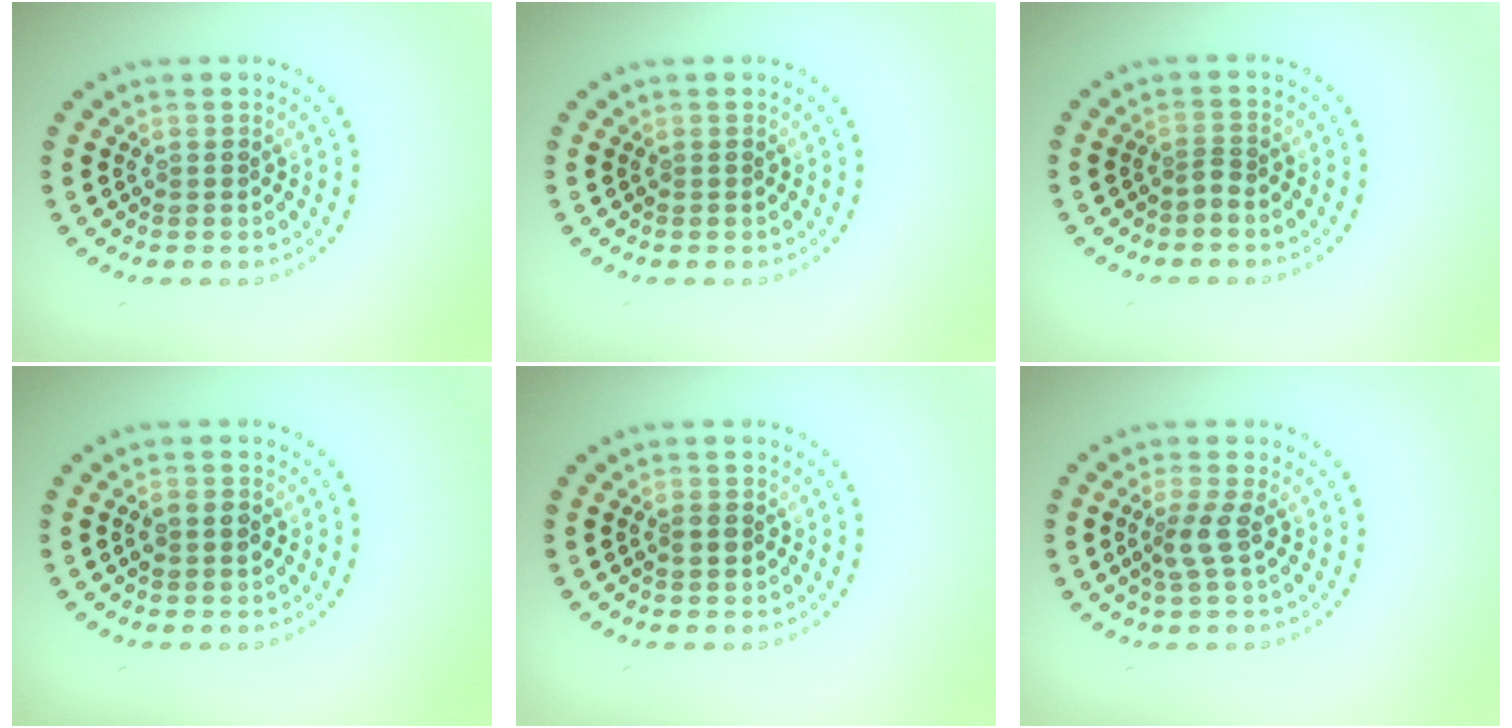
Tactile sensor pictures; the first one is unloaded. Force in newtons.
{"total": 0.0}
{"total": 0.7, "press": 0.3, "slide": 0.6}
{"total": 1.2, "press": 1.1, "slide": 0.1}
{"total": 1.4, "press": 1.4, "slide": 0.3}
{"total": 2.0, "press": 1.6, "slide": 1.2}